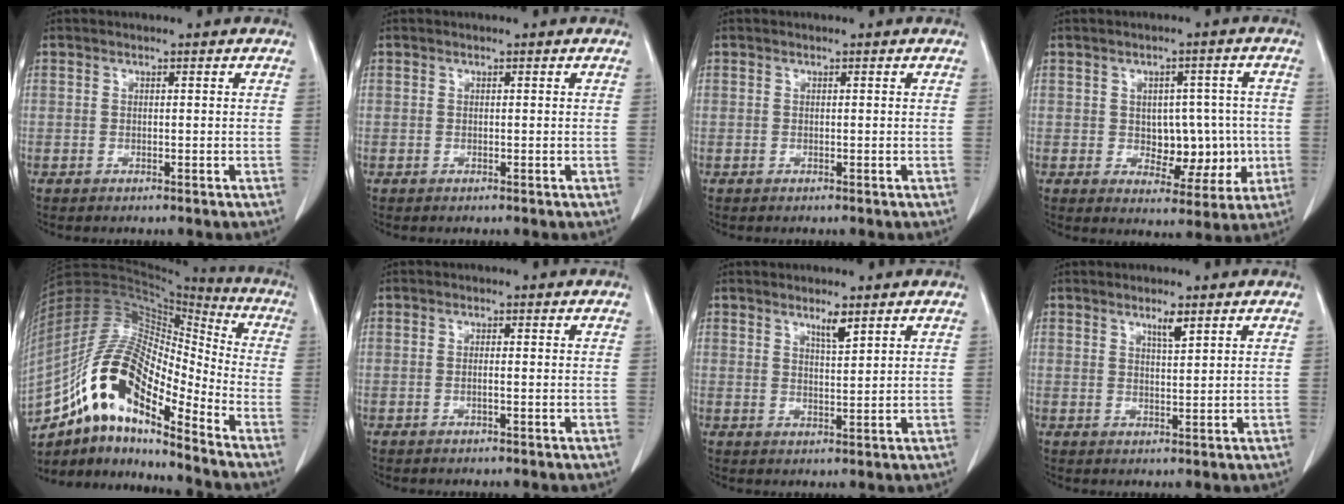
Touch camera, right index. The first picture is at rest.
{"total": 0.0}
{"total": 0.0}
{"total": 7.8, "force": [-0.6, 5.0, 5.9], "torque": [-0.062, 0.015, 0.005]}
{"total": 17.6, "force": [-11.0, 4.8, 12.9], "torque": [-0.253, 0.030, -0.192]}
{"total": 0.8, "force": [-0.3, 0.0, 0.8], "torque": [-0.015, 0.000, -0.005]}
{"total": 2.8, "force": [2.0, 0.2, 1.9], "torque": [-0.035, -0.005, 0.036]}
{"total": 2.4, "force": [1.6, 0.2, 1.7], "torque": [-0.032, -0.003, 0.029]}